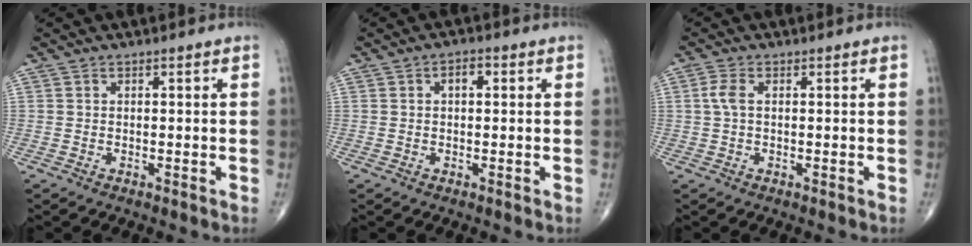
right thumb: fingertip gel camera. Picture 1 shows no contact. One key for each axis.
{"total": 2.4, "fx": 0.5, "fy": 1.3, "fz": 2.0, "tx": -0.027, "ty": 0.009, "tz": 0.005}
{"total": 2.6, "fx": 0.3, "fy": 1.3, "fz": 2.3, "tx": -0.060, "ty": 0.008, "tz": 0.005}